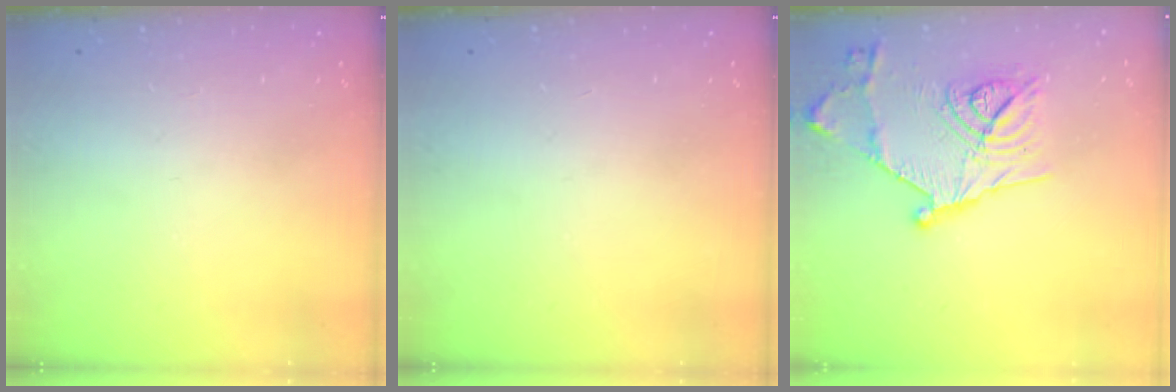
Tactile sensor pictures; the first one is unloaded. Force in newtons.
{"total": 0.0}
{"total": 17.2, "press": 17.1, "slide": 1.9}